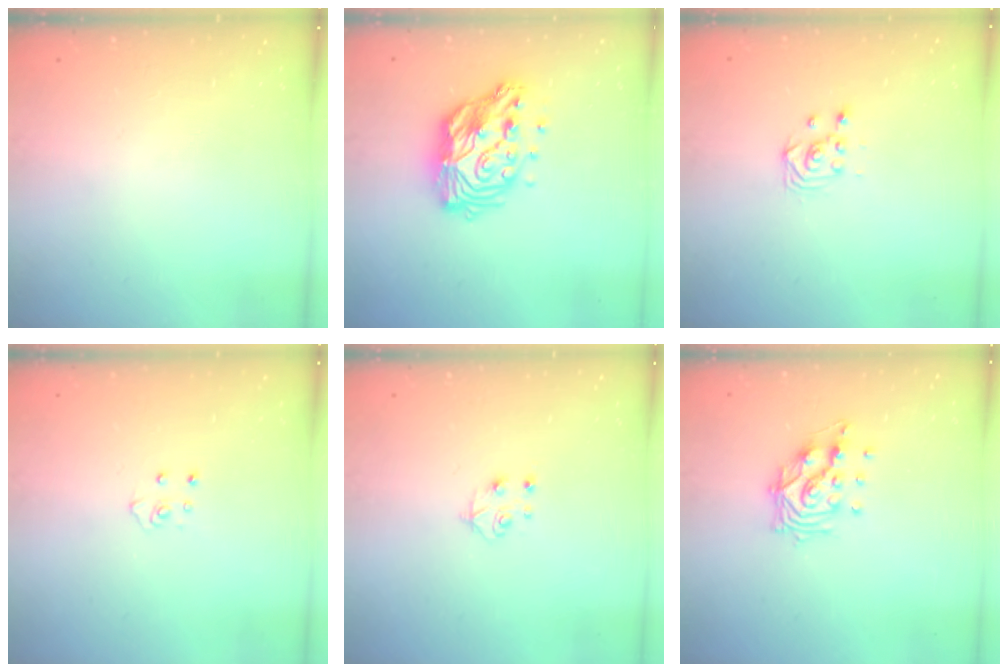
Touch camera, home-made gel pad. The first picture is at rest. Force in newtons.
{"total": 15.4, "press": 15.4, "slide": 1.4}
{"total": 3.4, "press": 3.3, "slide": 0.3}
{"total": 3.8, "press": 3.8, "slide": 0.3}
{"total": 5.0, "press": 4.9, "slide": 0.5}
{"total": 10.8, "press": 10.8, "slide": 0.7}